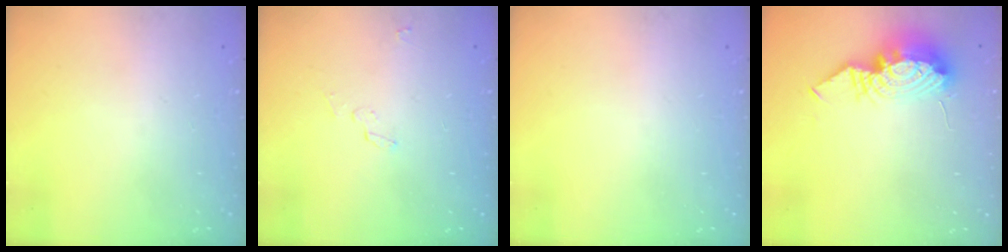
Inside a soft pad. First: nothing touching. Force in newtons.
{"total": 3.6, "press": 3.4, "slide": 1.3}
{"total": 0.0}
{"total": 12.9, "press": 12.9, "slide": 0.8}